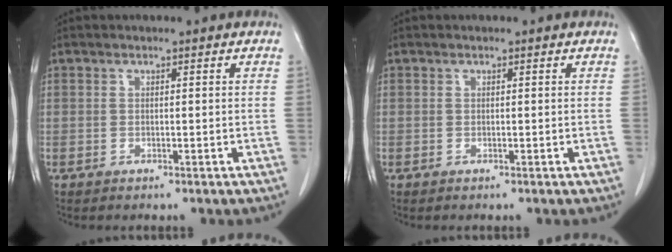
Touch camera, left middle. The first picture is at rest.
{"total": 0.0}